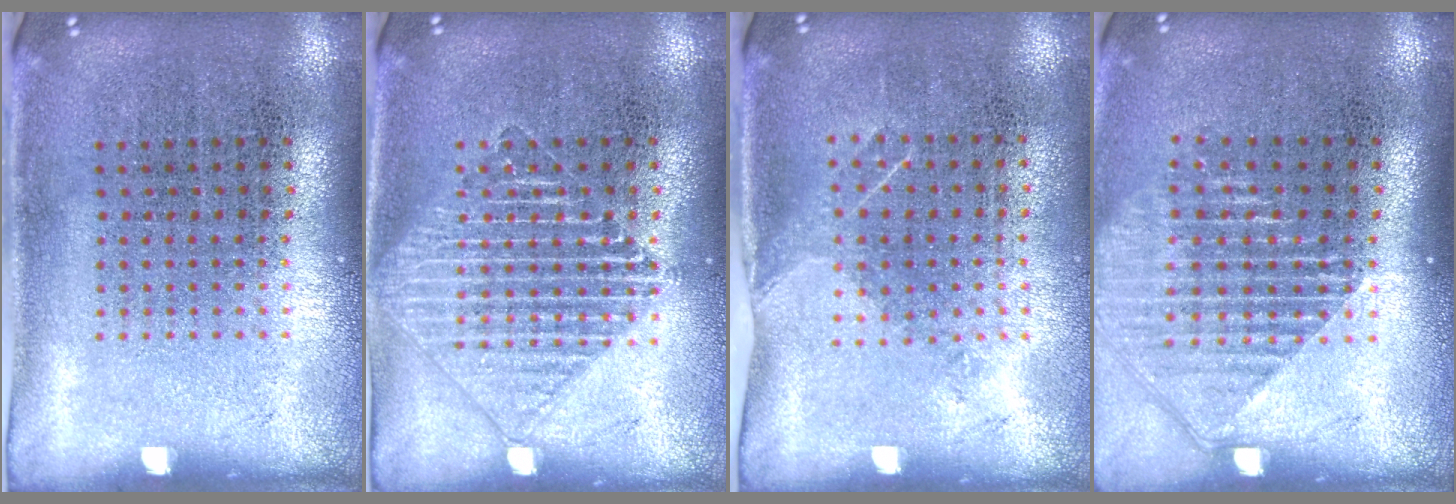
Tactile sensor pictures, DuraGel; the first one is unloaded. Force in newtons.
{"total": 2.8, "press": 2.8, "slide": 0.5}
{"total": 1.2, "press": 1.0, "slide": 0.7}
{"total": 1.7, "press": 1.5, "slide": 0.7}